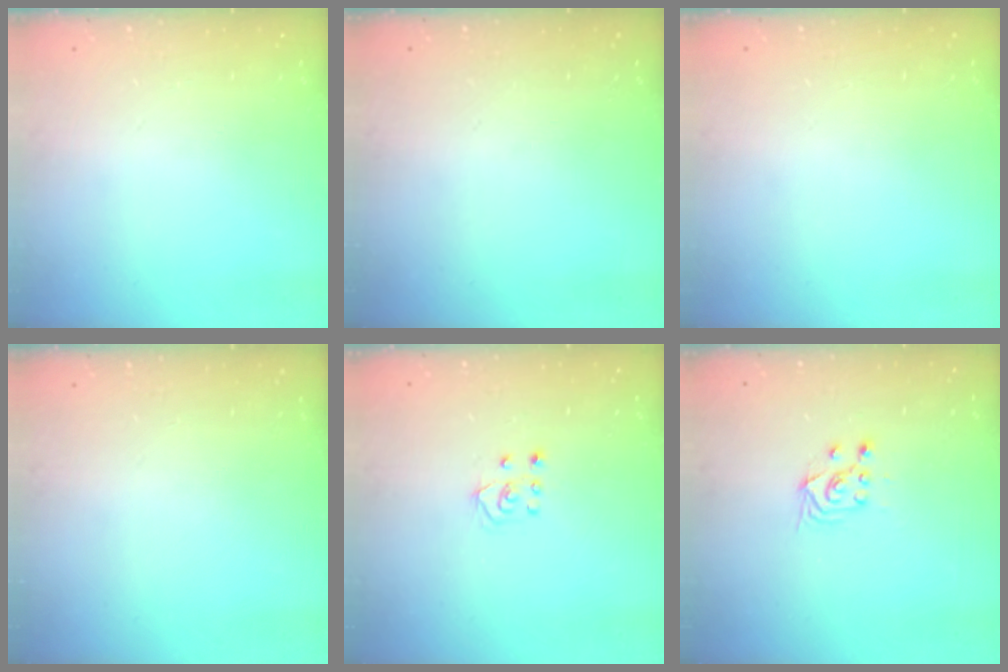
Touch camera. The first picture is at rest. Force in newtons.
{"total": 0.0}
{"total": 0.0}
{"total": 0.0}
{"total": 4.0, "press": 4.0, "slide": 0.3}
{"total": 4.0, "press": 3.8, "slide": 1.1}